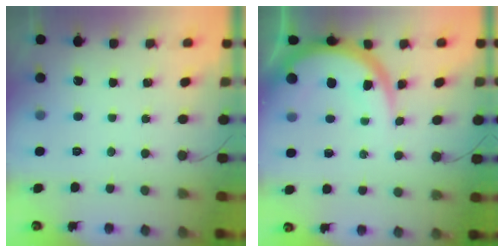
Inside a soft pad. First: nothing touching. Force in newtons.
{"total": 11.0, "press": 11.0, "slide": 1.1}